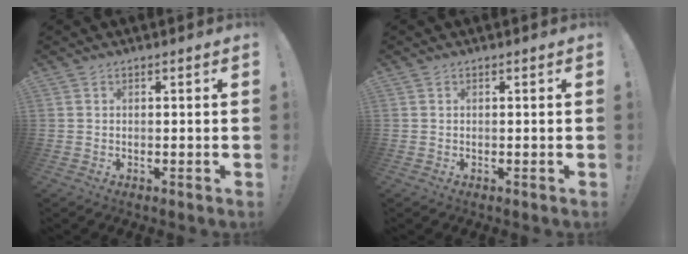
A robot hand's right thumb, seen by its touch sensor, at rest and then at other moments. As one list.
[{"total": 0.0}]